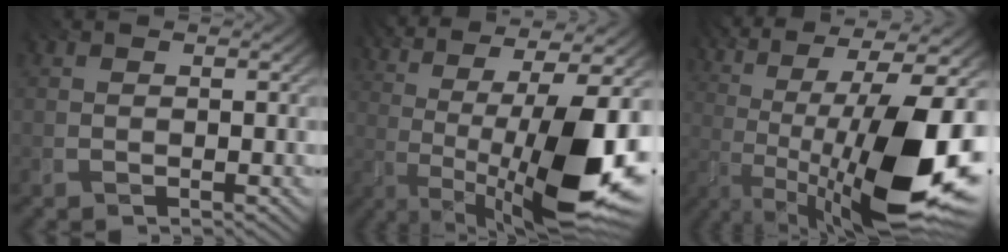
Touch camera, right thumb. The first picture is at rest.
{"total": 18.7, "force": [-1.9, 6.5, 17.5], "torque": [-0.262, -0.002, -0.038]}
{"total": 20.1, "force": [-3.0, 7.9, 18.3], "torque": [-0.279, -0.010, -0.057]}